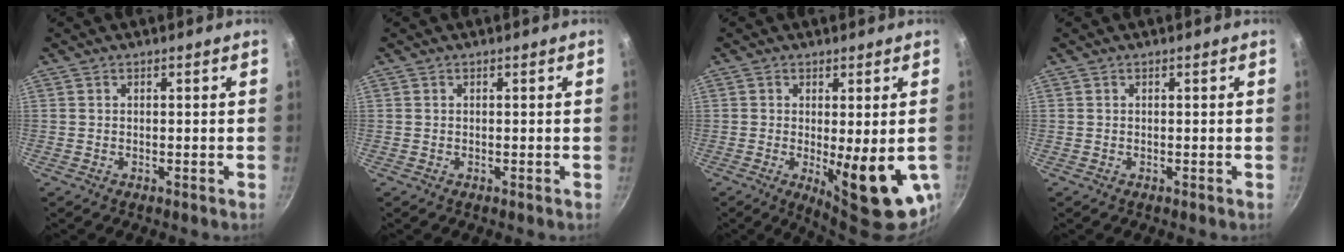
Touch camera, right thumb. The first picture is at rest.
{"total": 0.0}
{"total": 13.3, "force": [-2.4, 3.7, 12.6], "torque": [-0.152, -0.018, -0.021]}
{"total": 0.0}